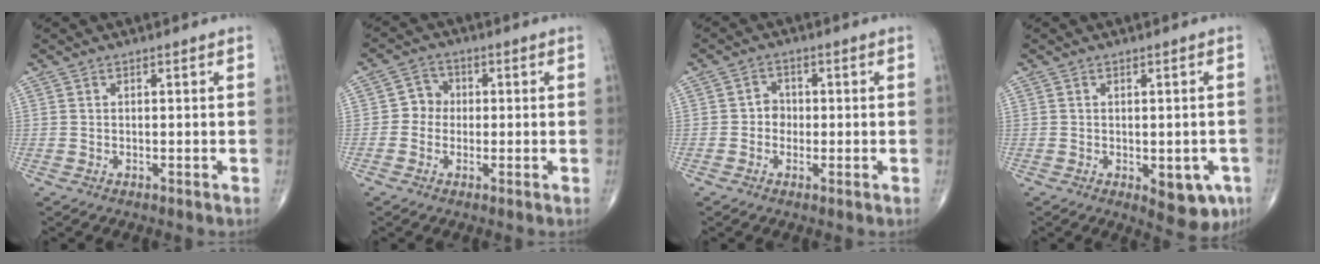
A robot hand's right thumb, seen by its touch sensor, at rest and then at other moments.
{"total": 3.7, "force": [-0.3, 3.5, 1.3], "torque": [0.004, 0.011, -0.016]}
{"total": 2.7, "force": [-0.3, 2.5, 1.2], "torque": [0.003, 0.008, -0.013]}
{"total": 7.3, "force": [-2.5, 3.7, 5.9], "torque": [-0.046, -0.001, -0.022]}